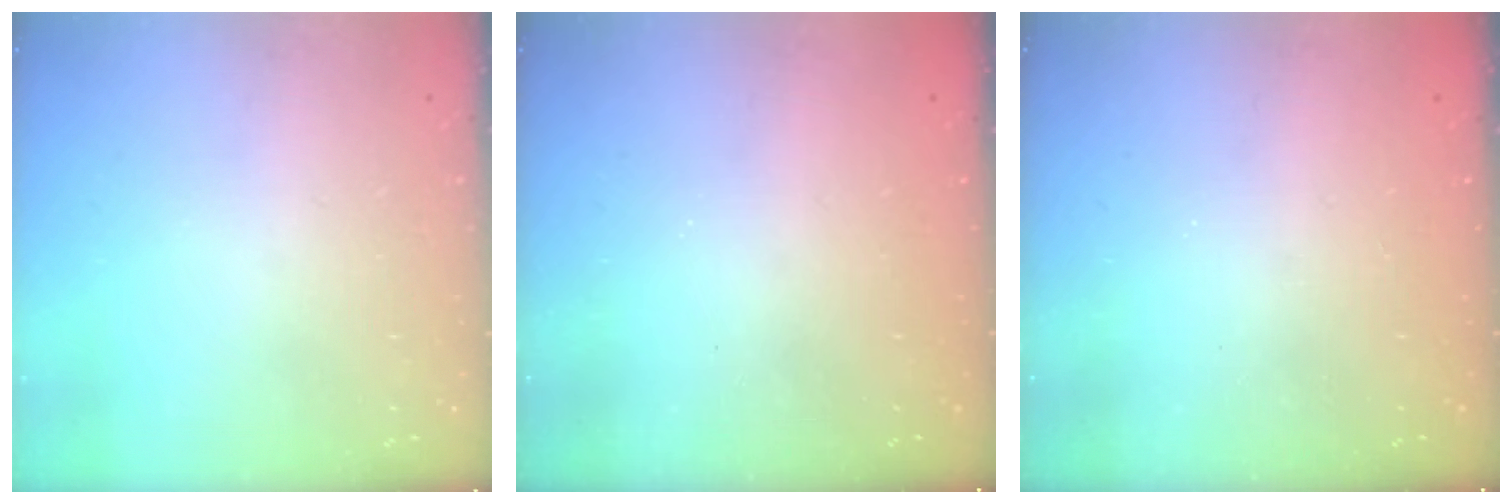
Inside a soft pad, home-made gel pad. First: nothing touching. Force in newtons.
{"total": 2.3, "press": 2.1, "slide": 1.0}
{"total": 2.4, "press": 2.3, "slide": 0.7}